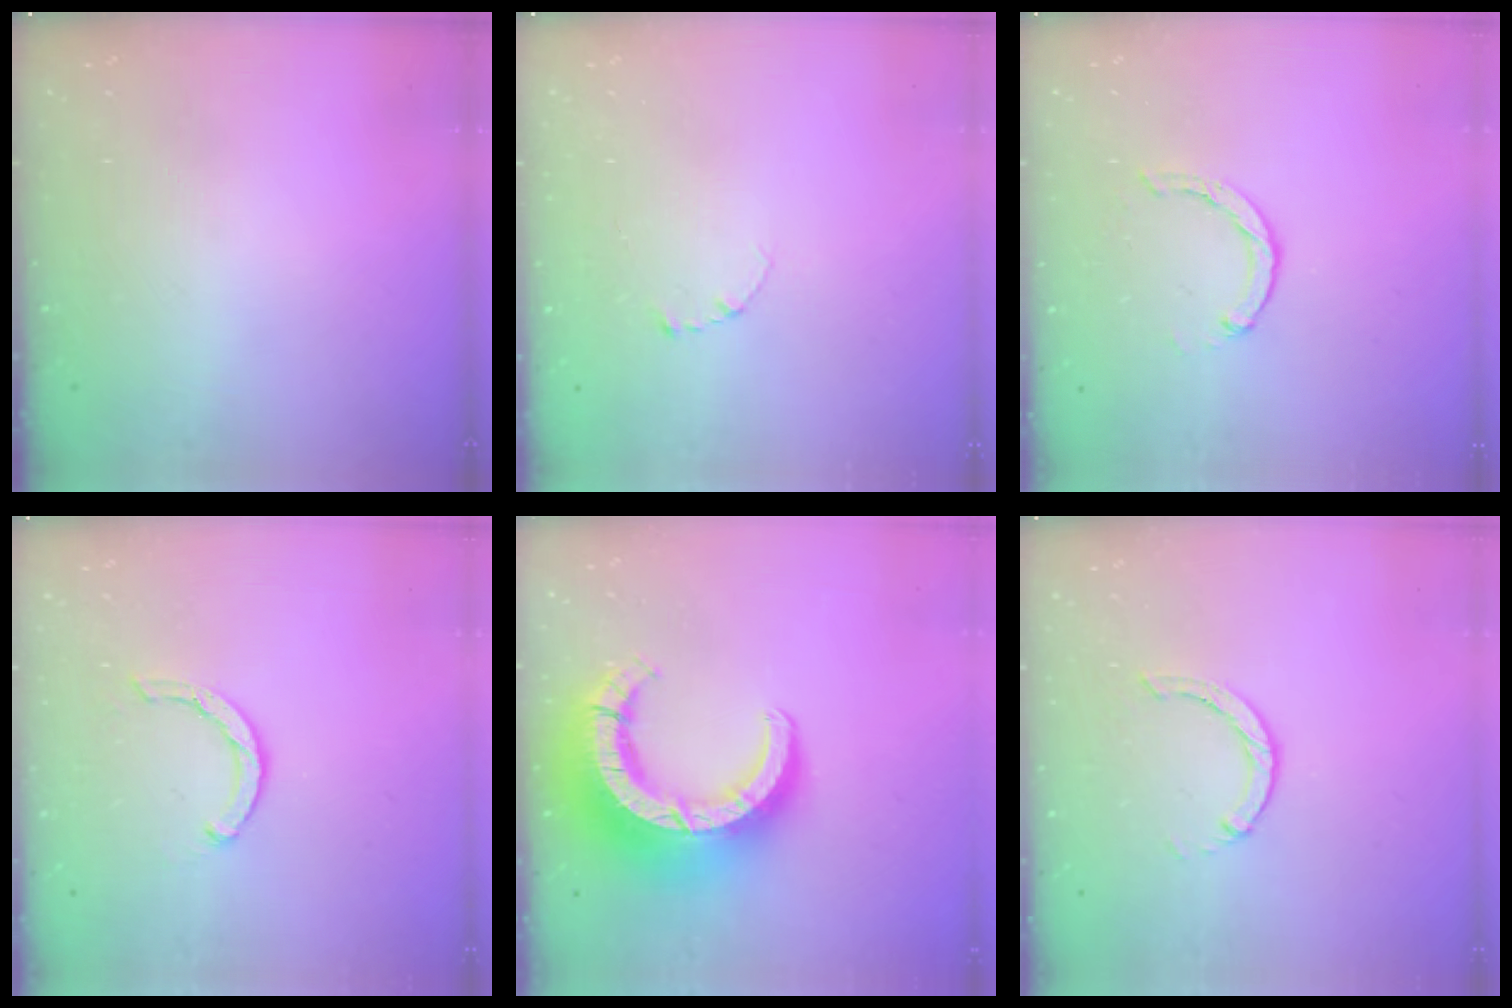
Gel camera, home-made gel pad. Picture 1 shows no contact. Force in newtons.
{"total": 2.7, "press": 2.7, "slide": 0.3}
{"total": 2.7, "press": 2.7, "slide": 0.5}
{"total": 3.6, "press": 3.5, "slide": 0.5}
{"total": 18.5, "press": 18.4, "slide": 1.8}
{"total": 1.0, "press": 0.9, "slide": 0.3}